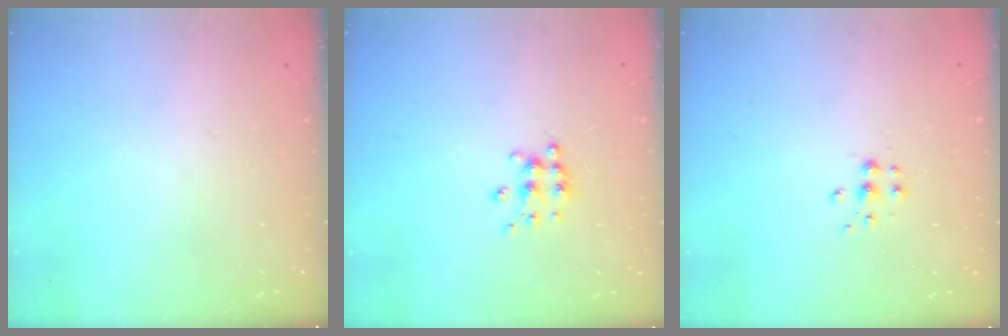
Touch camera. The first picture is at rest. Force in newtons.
{"total": 6.4, "press": 6.4, "slide": 0.6}
{"total": 5.3, "press": 5.3, "slide": 0.5}